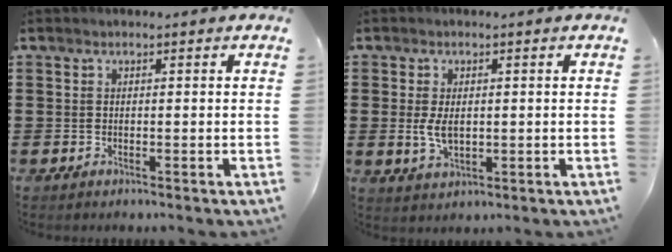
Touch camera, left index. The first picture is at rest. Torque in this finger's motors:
{"motor_torque": [0.52, 0.50, 0.28, 0.10]}